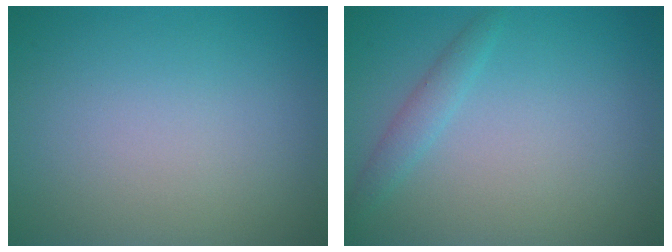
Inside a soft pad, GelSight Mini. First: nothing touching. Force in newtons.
{"total": 1.5, "press": 1.5, "slide": 0.1}